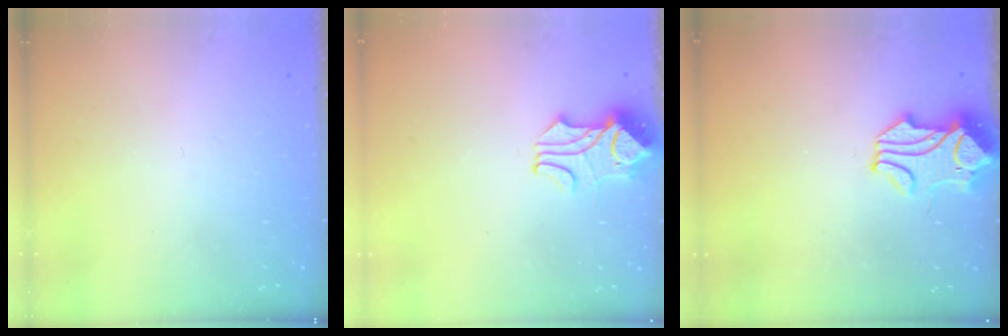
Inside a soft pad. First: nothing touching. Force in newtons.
{"total": 1.6, "press": 1.2, "slide": 1.0}
{"total": 1.5, "press": 1.3, "slide": 0.8}